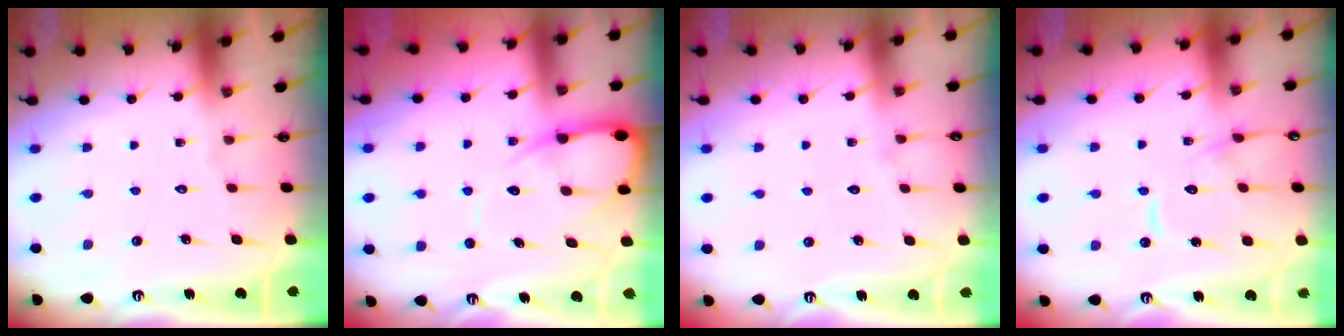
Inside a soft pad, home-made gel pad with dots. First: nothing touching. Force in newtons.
{"total": 8.6, "press": 8.6, "slide": 0.9}
{"total": 4.1, "press": 4.1, "slide": 0.5}
{"total": 11.4, "press": 11.4, "slide": 0.6}